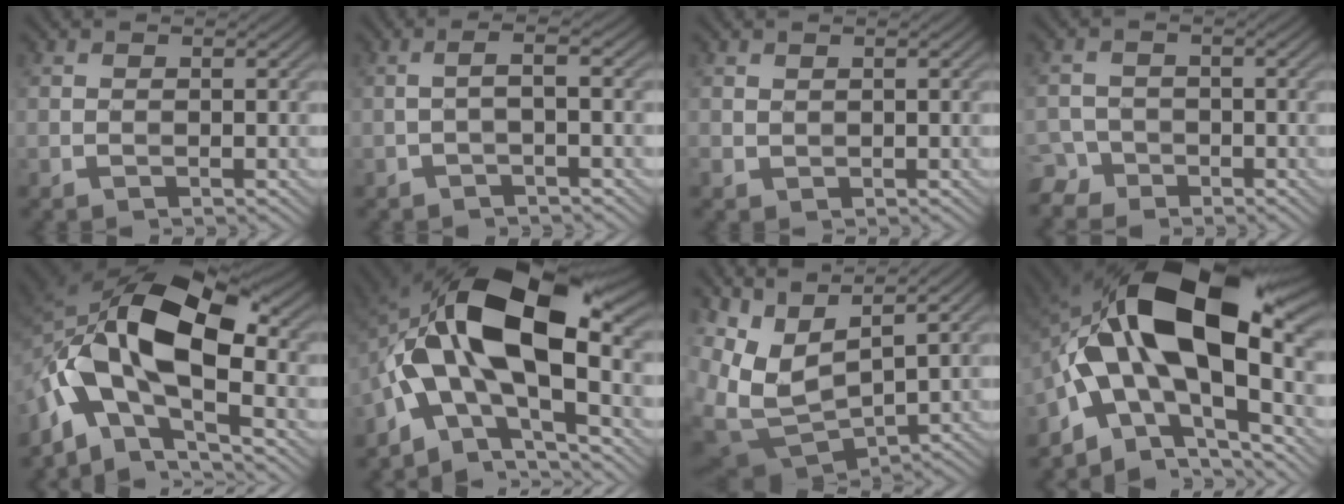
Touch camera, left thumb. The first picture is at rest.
{"total": 1.9, "force": [-0.4, 0.3, 1.8], "torque": [-0.025, 0.014, -0.017]}
{"total": 0.8, "force": [0.5, 0.6, -0.1], "torque": [0.000, -0.003, 0.015]}
{"total": 3.5, "force": [-2.5, 2.4, 0.1], "torque": [0.004, 0.000, -0.048]}
{"total": 13.5, "force": [-3.4, 7.5, 10.8], "torque": [-0.196, 0.003, -0.066]}
{"total": 15.8, "force": [-1.5, 8.0, 13.6], "torque": [-0.234, 0.014, -0.035]}
{"total": 8.8, "force": [4.4, 4.0, 6.5], "torque": [-0.168, -0.008, 0.101]}
{"total": 17.4, "force": [-0.7, 9.5, 14.5], "torque": [-0.249, 0.012, -0.022]}